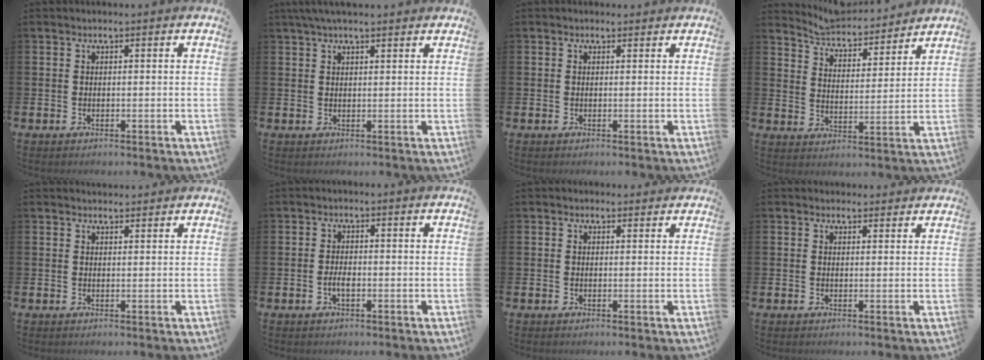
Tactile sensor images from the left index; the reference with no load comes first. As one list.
[{"total": 3.1, "force": [2.5, 0.6, 1.7], "torque": [-0.037, 0.002, 0.046]}, {"total": 0.7, "force": [0.5, 0.4, 0.1], "torque": [0.006, 0.003, 0.006]}, {"total": 6.1, "force": [6.0, 1.1, 0.6], "torque": [-0.044, -0.048, 0.104]}, {"total": 1.7, "force": [1.6, 0.5, 0.1], "torque": [0.006, -0.004, 0.028]}, {"total": 1.8, "force": [-0.5, 0.8, 1.5], "torque": [-0.029, 0.001, -0.010]}, {"total": 1.3, "force": [1.1, 0.6, 0.1], "torque": [0.005, 0.003, 0.018]}, {"total": 1.6, "force": [1.5, 0.6, 0.0], "torque": [0.006, -0.002, 0.026]}]